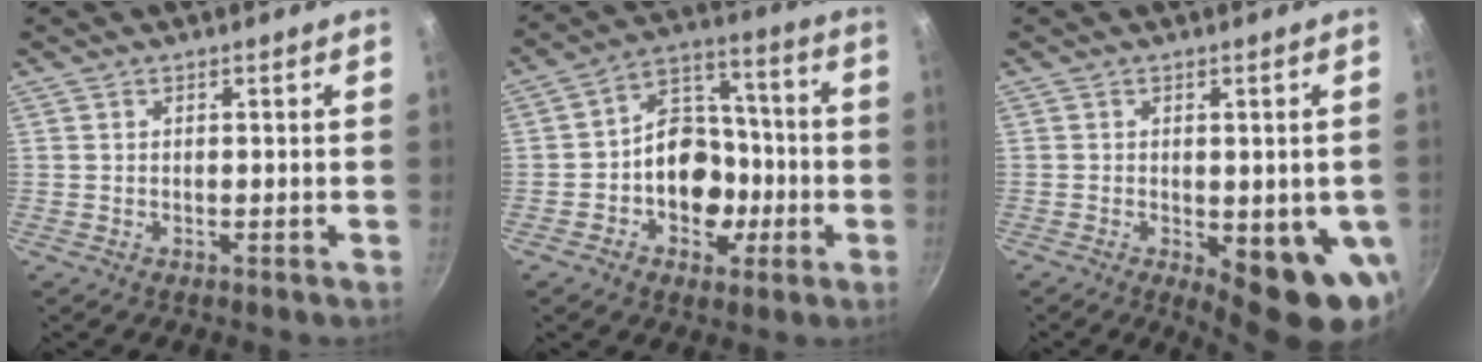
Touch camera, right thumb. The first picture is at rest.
{"total": 14.4, "force": [-3.3, 11.1, 8.6], "torque": [-0.076, 0.047, -0.059]}
{"total": 12.6, "force": [-2.9, 4.6, 11.3], "torque": [-0.112, -0.014, -0.027]}